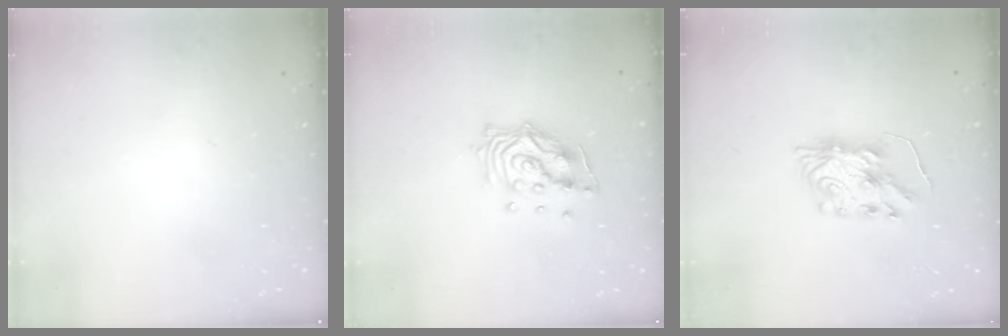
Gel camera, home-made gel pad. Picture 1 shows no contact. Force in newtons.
{"total": 11.8, "press": 11.7, "slide": 1.4}
{"total": 8.1, "press": 8.1, "slide": 0.6}